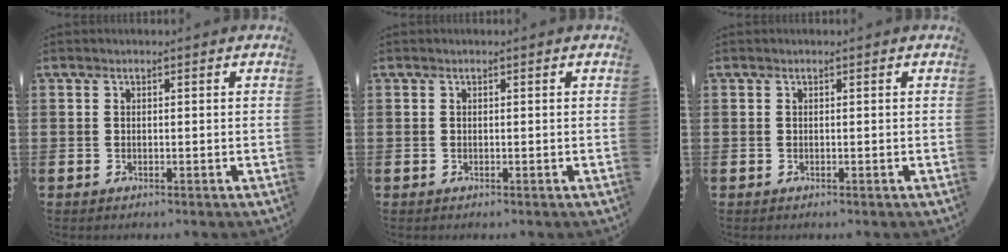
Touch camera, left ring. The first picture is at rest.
{"total": 0.0}
{"total": 0.0}